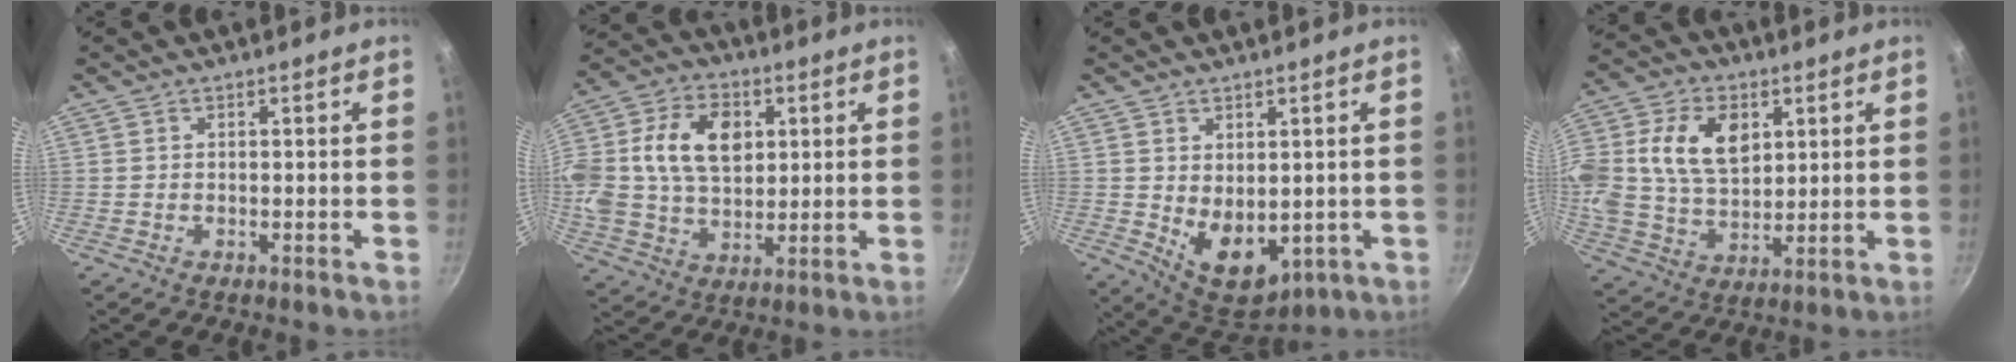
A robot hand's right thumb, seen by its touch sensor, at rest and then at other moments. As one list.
[{"total": 20.0, "force": [3.9, 14.1, 13.6], "torque": [-0.267, 0.021, 0.066]}, {"total": 9.6, "force": [-0.1, 6.4, 7.2], "torque": [-0.079, -0.022, 0.023]}, {"total": 18.1, "force": [4.7, 12.7, 12.0], "torque": [-0.230, 0.008, 0.087]}]